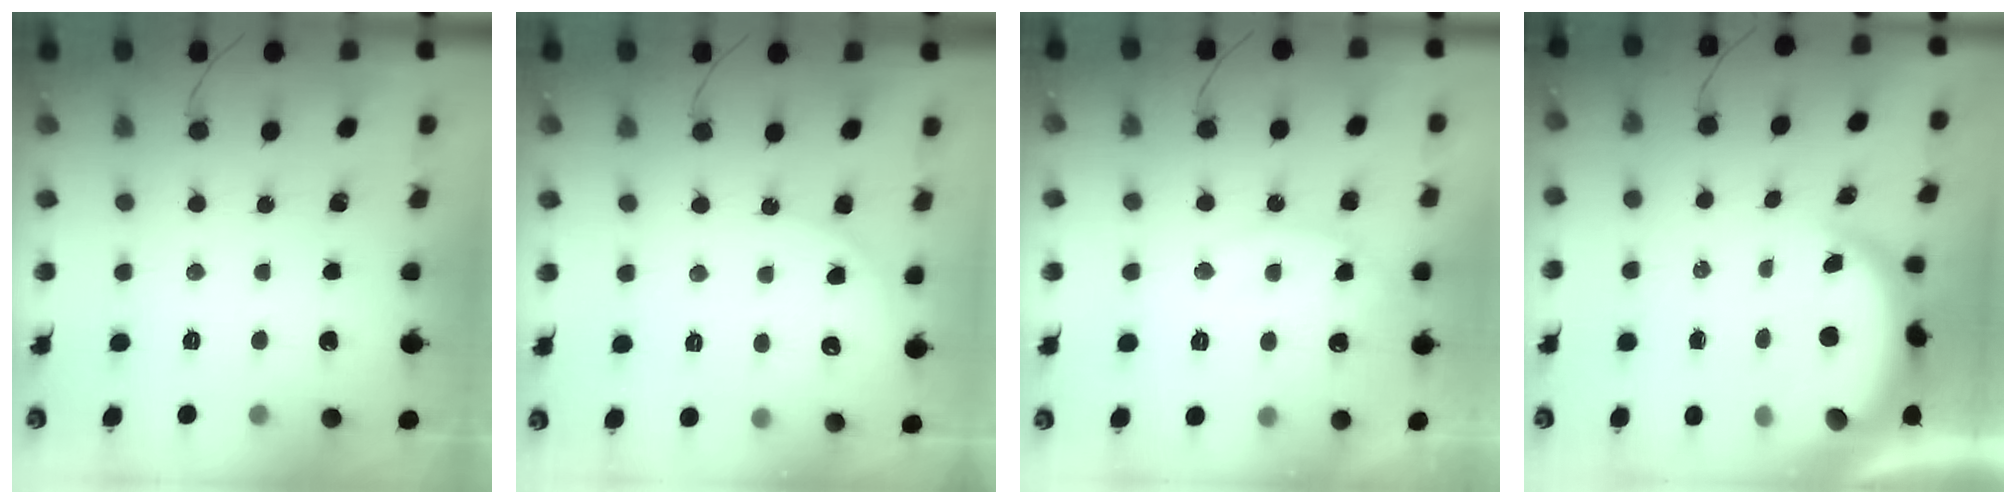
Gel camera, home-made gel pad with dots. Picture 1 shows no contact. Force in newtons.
{"total": 5.6, "press": 5.6, "slide": 0.2}
{"total": 13.0, "press": 13.0, "slide": 1.1}
{"total": 5.1, "press": 5.1, "slide": 0.1}